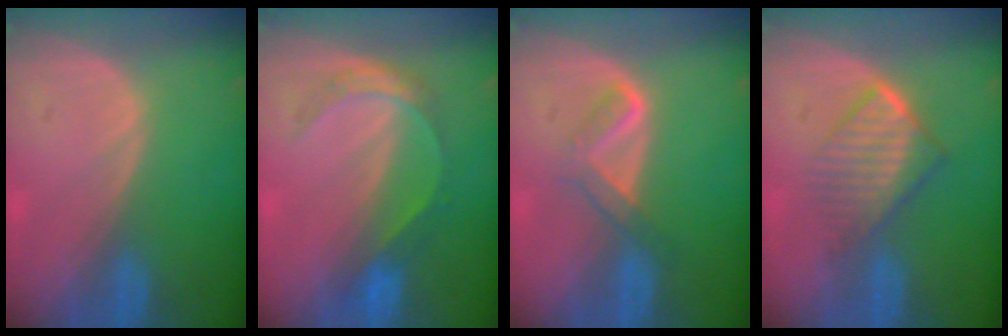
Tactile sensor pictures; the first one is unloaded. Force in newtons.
{"total": 4.7, "press": 4.7, "slide": 0.7}
{"total": 3.7, "press": 3.7, "slide": 0.6}
{"total": 6.7, "press": 5.9, "slide": 3.2}